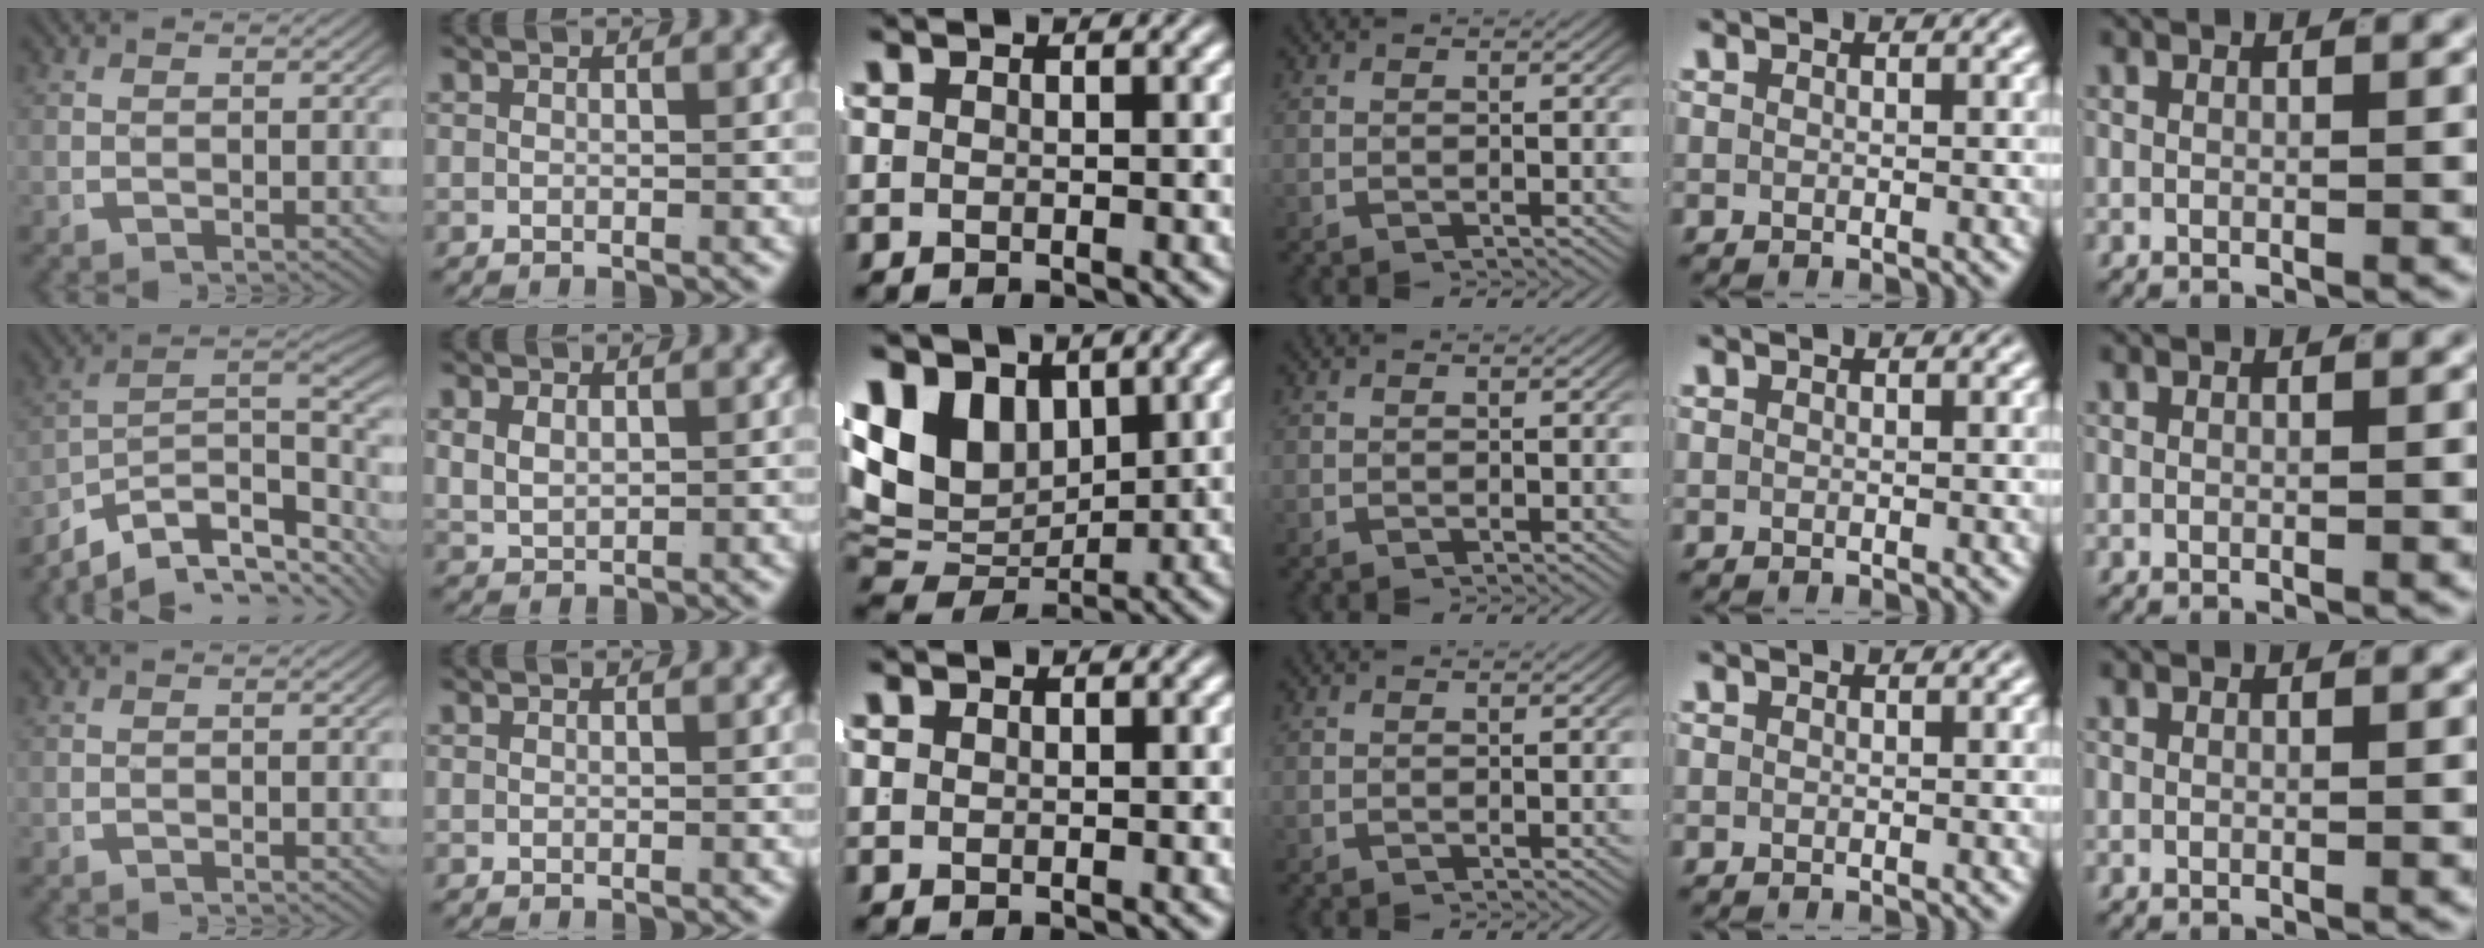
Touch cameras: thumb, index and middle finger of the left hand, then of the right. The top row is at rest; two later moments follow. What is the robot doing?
{"motion": "lift_and_place", "object": "coat"}